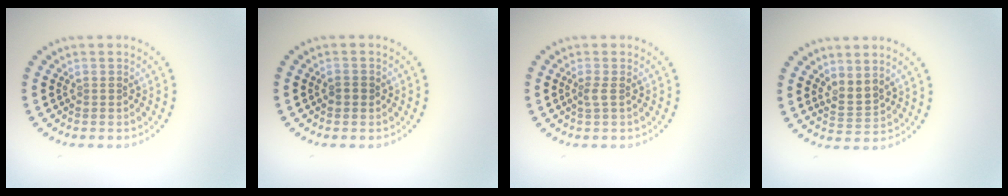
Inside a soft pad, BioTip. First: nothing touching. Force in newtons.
{"total": 1.0, "press": 1.0, "slide": 0.1}
{"total": 0.9, "press": 0.7, "slide": 0.6}
{"total": 1.8, "press": 1.5, "slide": 1.0}